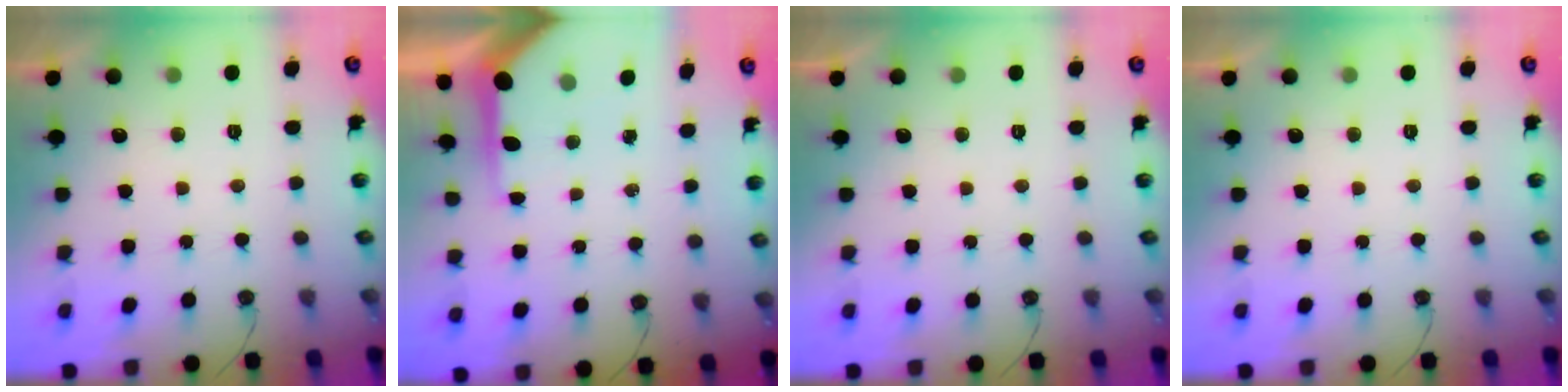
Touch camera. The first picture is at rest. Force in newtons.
{"total": 8.3, "press": 8.2, "slide": 1.0}
{"total": 0.0}
{"total": 0.0}